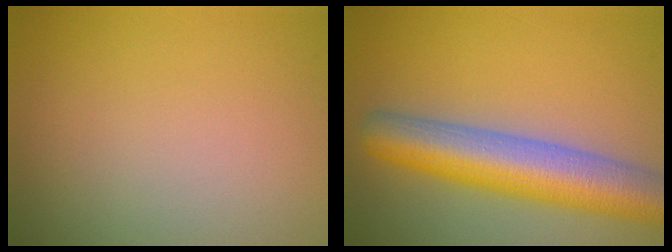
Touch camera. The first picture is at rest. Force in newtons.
{"total": 8.5, "press": 8.5, "slide": 0.2}